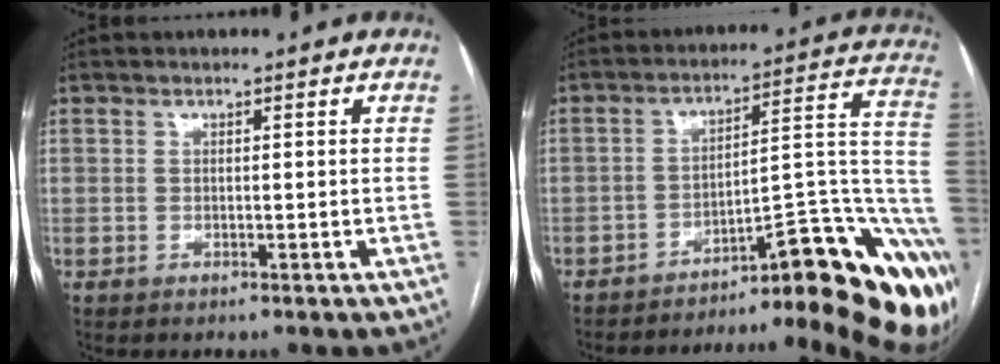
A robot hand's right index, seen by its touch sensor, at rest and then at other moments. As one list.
[{"total": 24.0, "force": [-16.3, 4.7, 17.0], "torque": [-0.110, 0.038, -0.212]}]